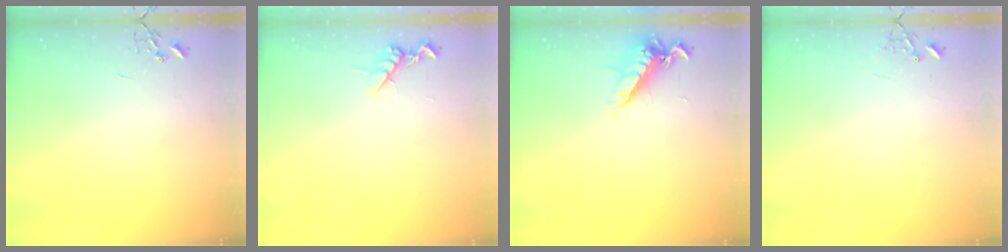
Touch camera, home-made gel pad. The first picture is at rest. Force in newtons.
{"total": 9.1, "press": 9.1, "slide": 0.6}
{"total": 13.0, "press": 12.9, "slide": 1.2}
{"total": 6.4, "press": 6.4, "slide": 0.6}